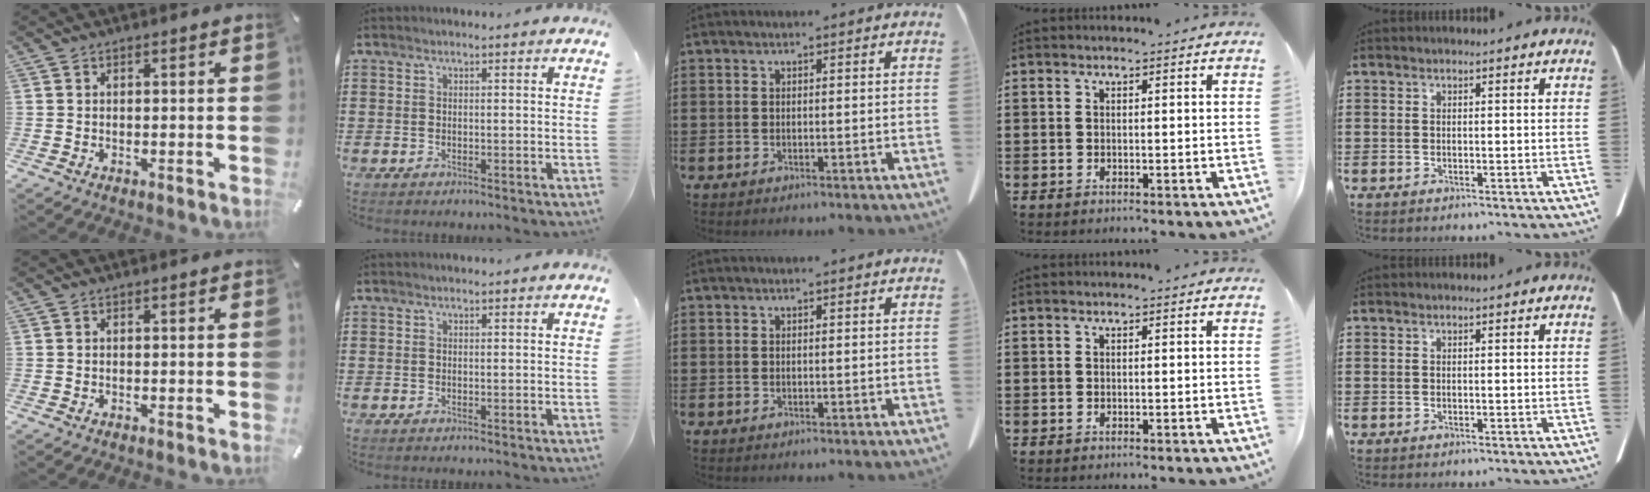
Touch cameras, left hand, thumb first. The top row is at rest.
{}